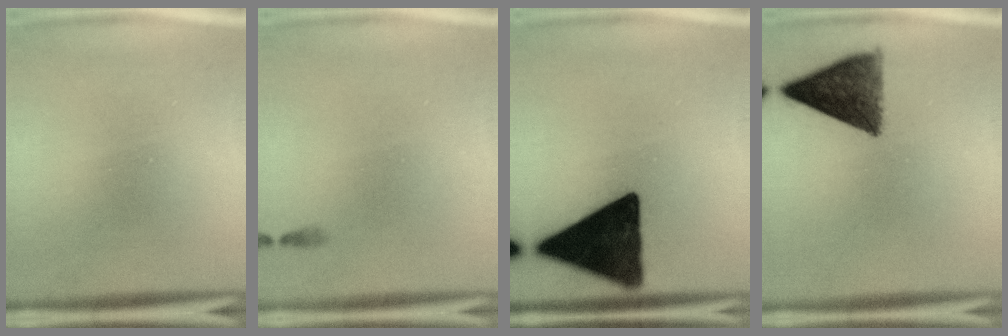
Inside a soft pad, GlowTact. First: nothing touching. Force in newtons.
{"total": 0.5}
{"total": 16.9}
{"total": 9.8}